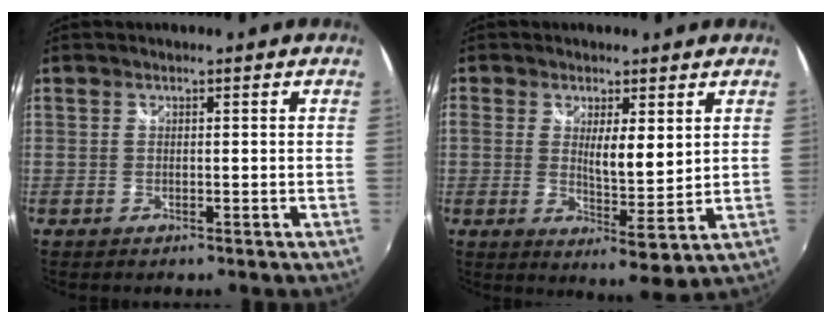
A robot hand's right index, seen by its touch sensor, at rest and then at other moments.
{"total": 6.8, "force": [1.5, 1.4, 6.4], "torque": [-0.102, -0.015, 0.027]}